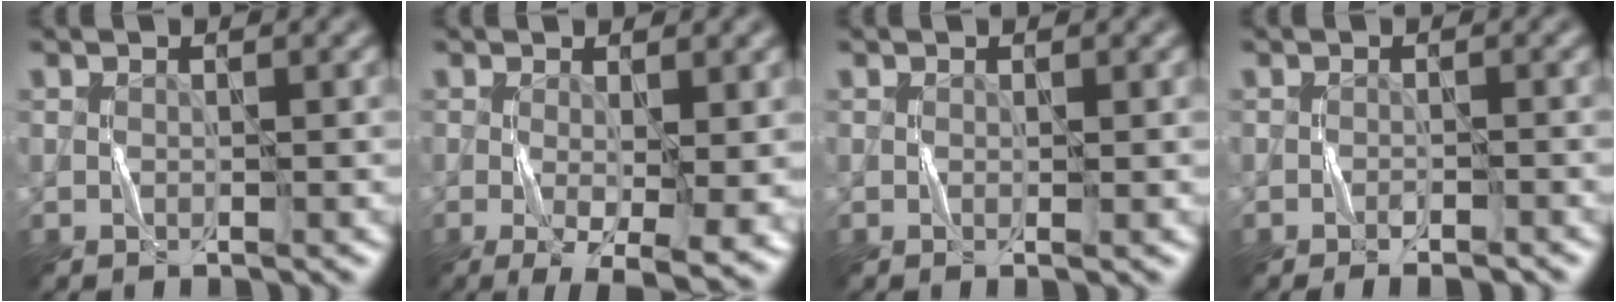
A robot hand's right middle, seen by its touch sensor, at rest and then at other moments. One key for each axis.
{"total": 6.6, "fx": -1.4, "fy": 1.6, "fz": 6.2, "tx": -0.103, "ty": -0.019, "tz": -0.013}
{"total": 0.5, "fx": -0.1, "fy": 0.0, "fz": 0.5, "tx": -0.010, "ty": -0.003, "tz": -0.002}
{"total": 2.0, "fx": -1.5, "fy": 0.4, "fz": 1.1, "tx": -0.020, "ty": 0.003, "tz": -0.024}